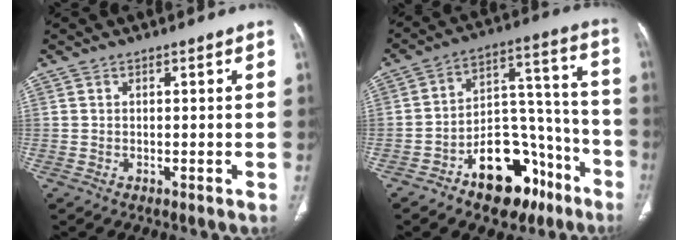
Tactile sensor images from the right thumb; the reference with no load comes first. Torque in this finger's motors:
{"motor_torque": [2.83, 0.13, 1.13, -0.98, 0.07]}